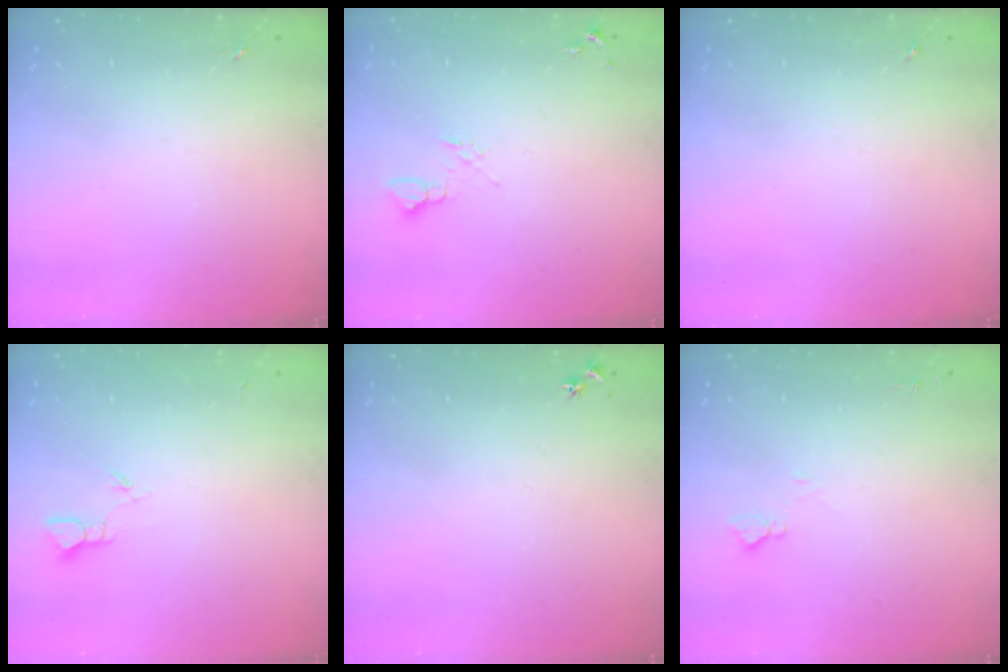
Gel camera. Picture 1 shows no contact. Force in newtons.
{"total": 6.6, "press": 6.5, "slide": 0.8}
{"total": 0.0}
{"total": 2.4, "press": 2.4, "slide": 0.2}
{"total": 2.9, "press": 2.8, "slide": 0.3}
{"total": 4.4, "press": 4.3, "slide": 0.6}